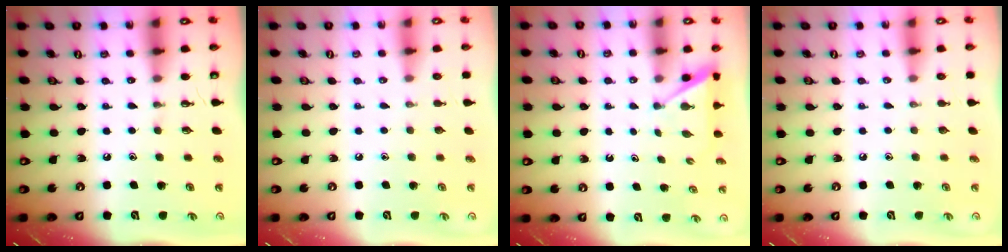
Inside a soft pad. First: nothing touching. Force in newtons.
{"total": 0.0}
{"total": 3.0, "press": 3.0, "slide": 0.3}
{"total": 0.0}